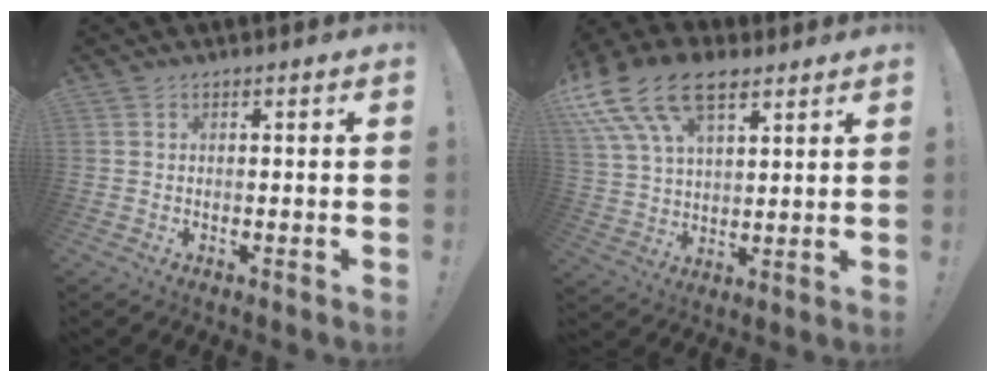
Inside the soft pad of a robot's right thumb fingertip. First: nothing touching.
{"total": 18.0, "force": [10.4, 10.0, 10.7], "torque": [-0.214, -0.050, 0.191]}